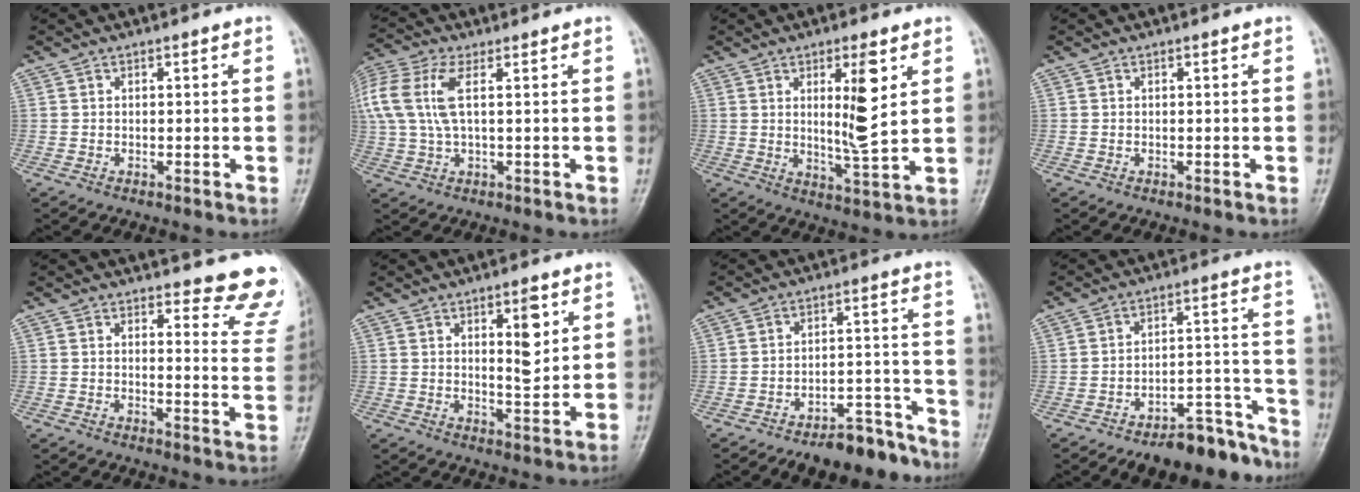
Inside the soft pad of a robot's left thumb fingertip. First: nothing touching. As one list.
[{"total": 10.0, "force": [2.7, 4.1, 8.7], "torque": [-0.233, 0.022, 0.057]}, {"total": 8.9, "force": [2.9, 1.6, 8.3], "torque": [-0.132, -0.029, 0.053]}, {"total": 0.0}, {"total": 11.6, "force": [10.5, 3.0, 3.9], "torque": [0.001, -0.093, 0.093]}, {"total": 6.2, "force": [2.4, 2.2, 5.3], "torque": [-0.067, -0.019, 0.039]}, {"total": 10.3, "force": [-8.3, 4.1, 4.4], "torque": [-0.035, 0.070, -0.127]}, {"total": 12.0, "force": [-10.0, 4.6, 4.9], "torque": [-0.028, 0.089, -0.149]}]